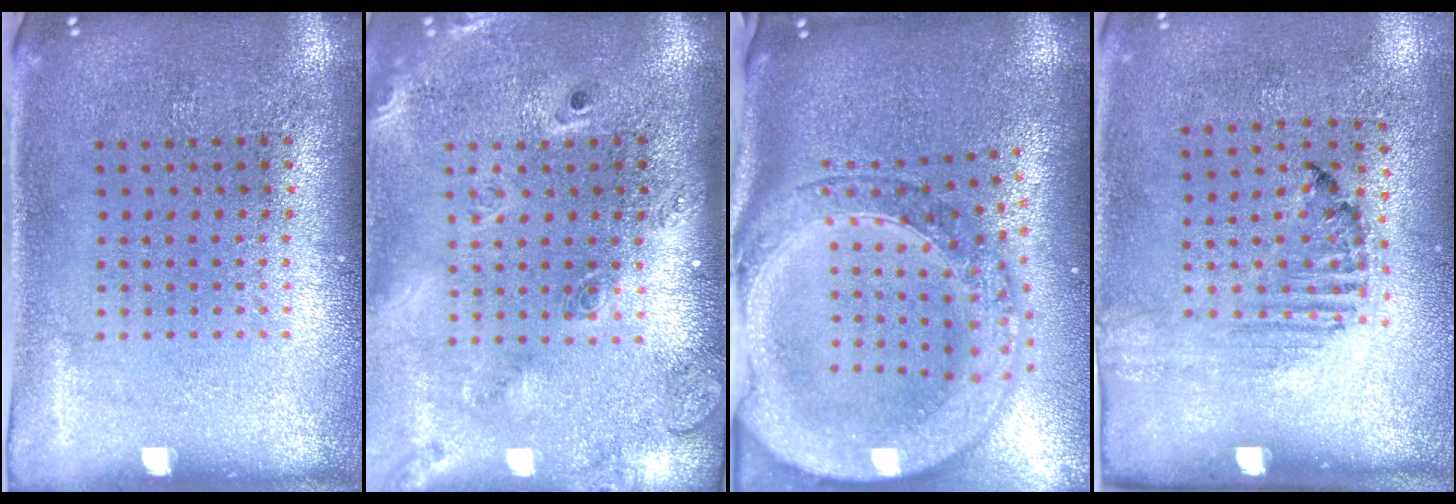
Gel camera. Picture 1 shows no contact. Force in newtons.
{"total": 2.5, "press": 1.8, "slide": 1.7}
{"total": 3.9, "press": 3.0, "slide": 2.5}
{"total": 1.5, "press": 1.2, "slide": 0.8}